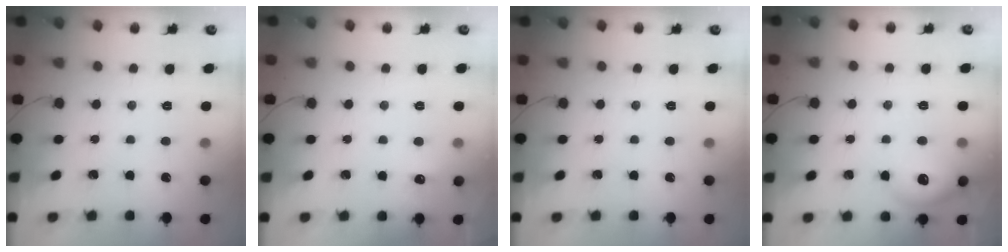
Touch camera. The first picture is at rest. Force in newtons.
{"total": 4.6, "press": 4.5, "slide": 1.2}
{"total": 0.0}
{"total": 10.6, "press": 10.5, "slide": 1.3}